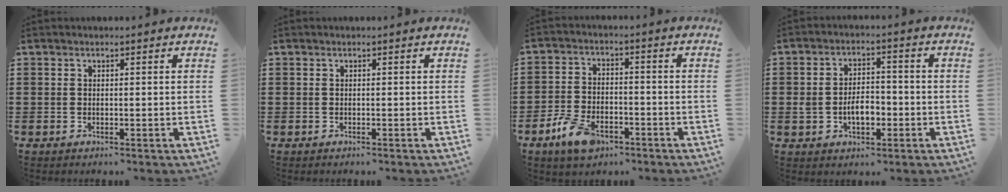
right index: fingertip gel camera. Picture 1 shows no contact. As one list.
[{"total": 0.0}, {"total": 6.2, "force": [-4.0, 3.1, 3.6], "torque": [-0.084, 0.010, -0.077]}, {"total": 5.2, "force": [-1.4, 3.1, 4.0], "torque": [-0.078, 0.002, -0.031]}]